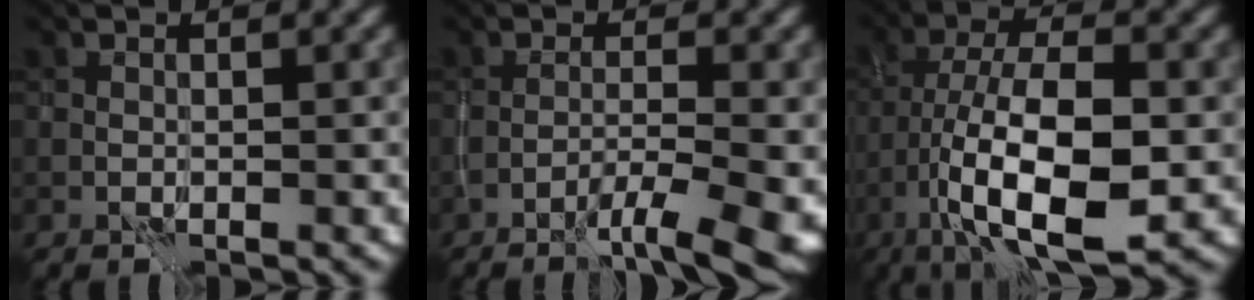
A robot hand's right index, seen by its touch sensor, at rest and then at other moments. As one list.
[{"total": 4.8, "force": [-2.9, 0.6, 3.8], "torque": [-0.056, 0.001, -0.048]}, {"total": 11.2, "force": [-3.5, 4.1, 9.8], "torque": [-0.181, 0.003, -0.062]}]